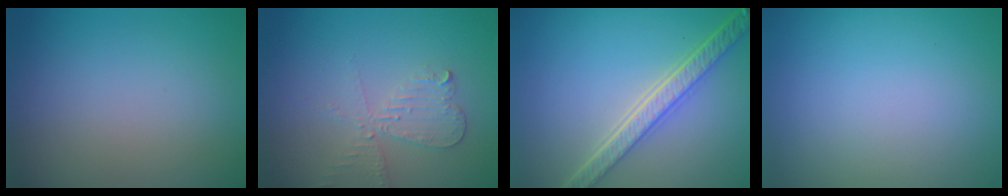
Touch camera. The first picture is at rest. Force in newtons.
{"total": 3.0, "press": 2.8, "slide": 1.1}
{"total": 5.2, "press": 4.0, "slide": 3.3}
{"total": 0.0}